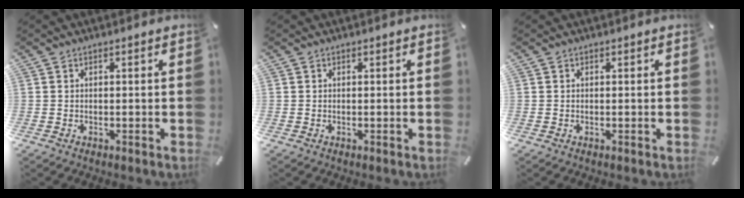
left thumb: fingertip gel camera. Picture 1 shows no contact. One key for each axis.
{"total": 0.0}
{"total": 0.0}